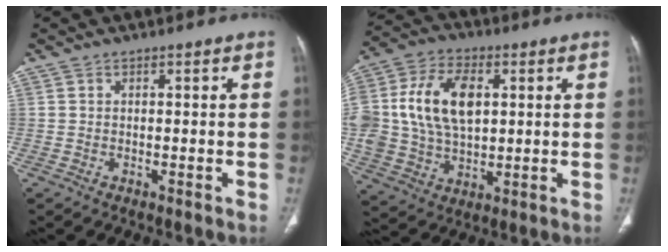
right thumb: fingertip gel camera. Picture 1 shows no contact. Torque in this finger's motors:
{"motor_torque": [2.43, 2.41, 0.68, -0.53, 0.44]}